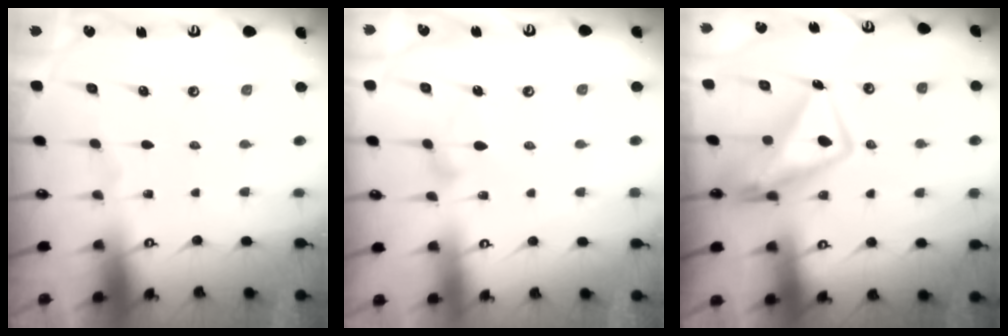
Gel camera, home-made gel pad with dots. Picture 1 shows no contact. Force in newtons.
{"total": 9.8, "press": 9.8, "slide": 0.6}
{"total": 10.8, "press": 10.8, "slide": 1.2}